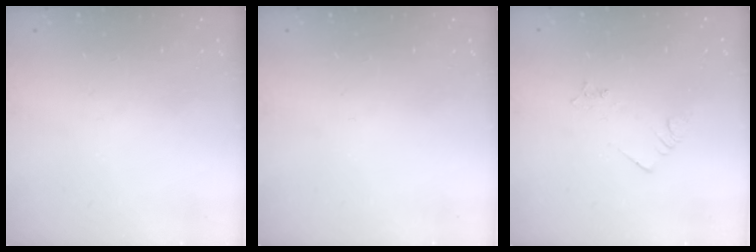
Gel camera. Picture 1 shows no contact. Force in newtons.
{"total": 0.0}
{"total": 1.9, "press": 1.9, "slide": 0.3}